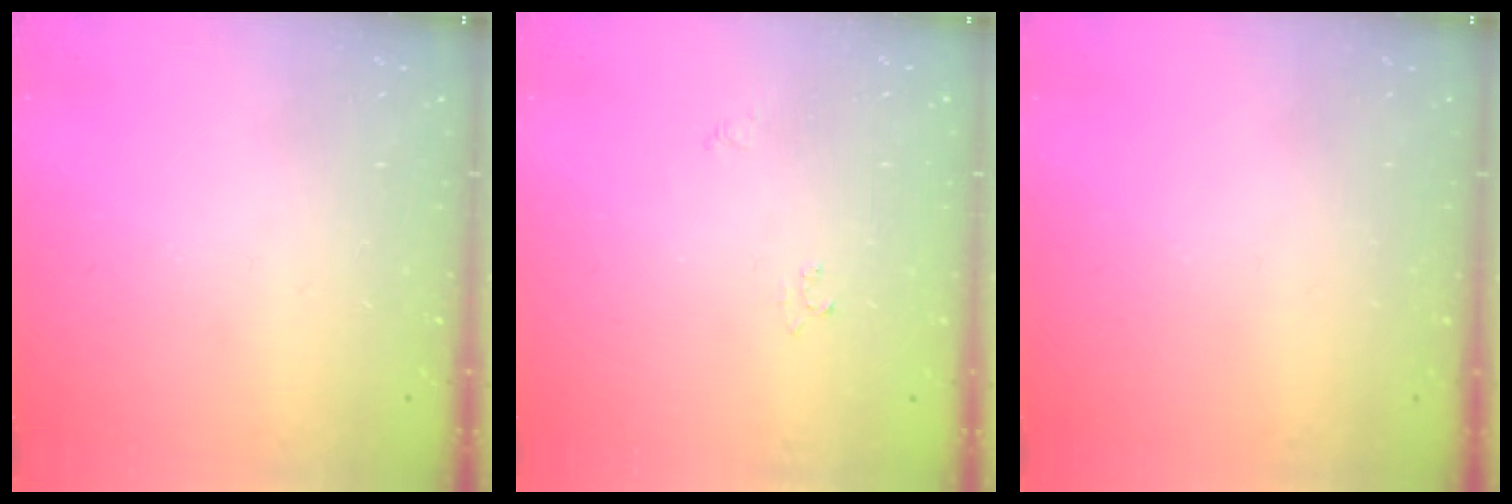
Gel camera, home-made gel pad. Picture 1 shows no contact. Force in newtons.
{"total": 2.3, "press": 2.3, "slide": 0.2}
{"total": 0.0}